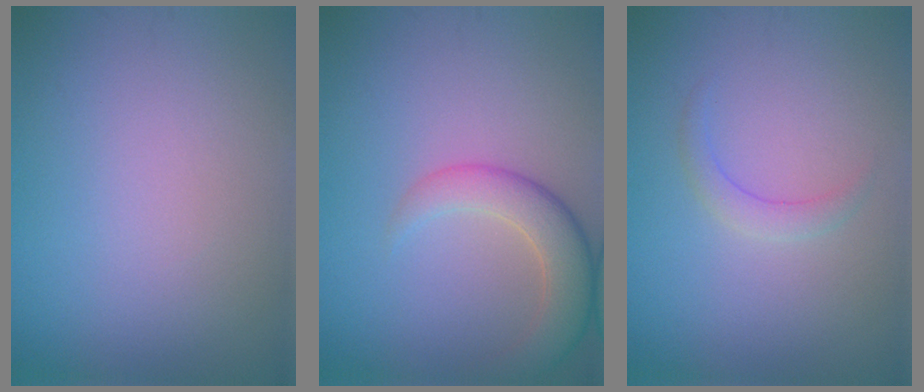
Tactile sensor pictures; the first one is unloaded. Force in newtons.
{"total": 4.4, "press": 4.4, "slide": 0.4}
{"total": 1.5, "press": 1.5, "slide": 0.0}